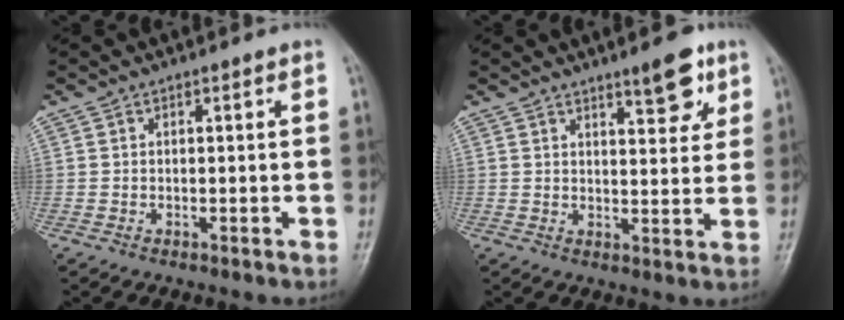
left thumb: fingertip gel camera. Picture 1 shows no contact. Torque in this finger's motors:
{"motor_torque": [-0.06, 0.18, -0.21, -0.05, 0.08]}